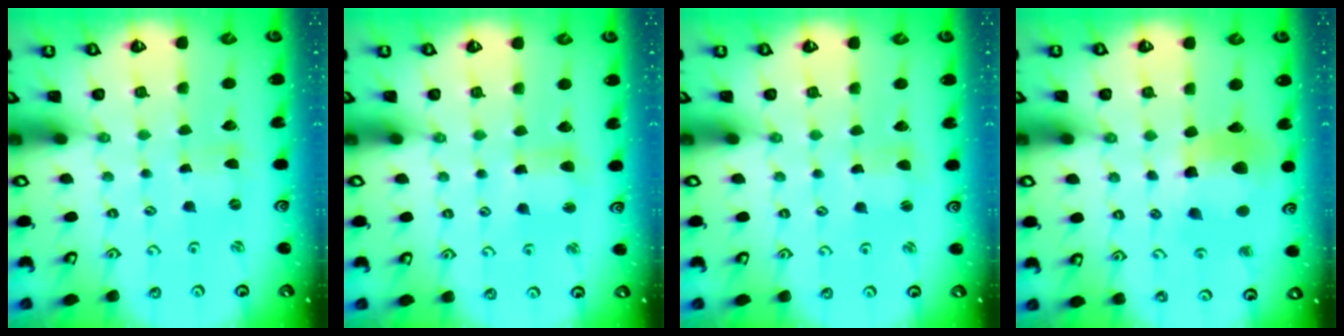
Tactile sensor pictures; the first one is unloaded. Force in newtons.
{"total": 5.3, "press": 5.3, "slide": 0.8}
{"total": 1.2, "press": 1.1, "slide": 0.2}
{"total": 12.1, "press": 12.0, "slide": 1.5}